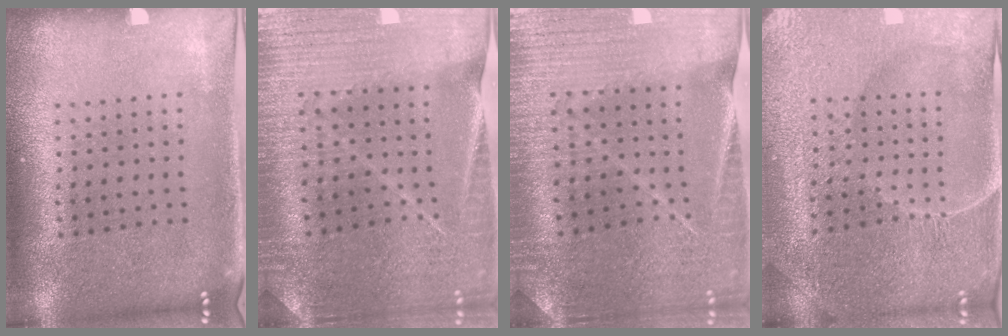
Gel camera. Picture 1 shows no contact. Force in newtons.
{"total": 3.0, "press": 3.0, "slide": 0.3}
{"total": 3.0, "press": 3.0, "slide": 0.3}
{"total": 4.3, "press": 4.1, "slide": 1.3}